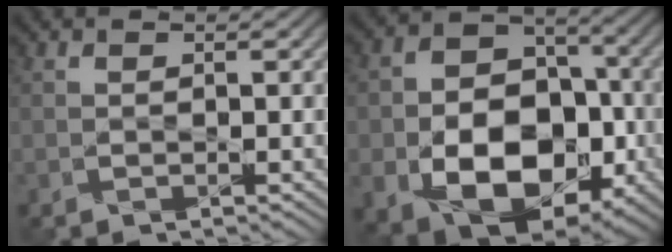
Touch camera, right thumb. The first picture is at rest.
{"total": 15.9, "force": [-5.1, 11.0, 10.3], "torque": [-0.174, -0.040, -0.086]}